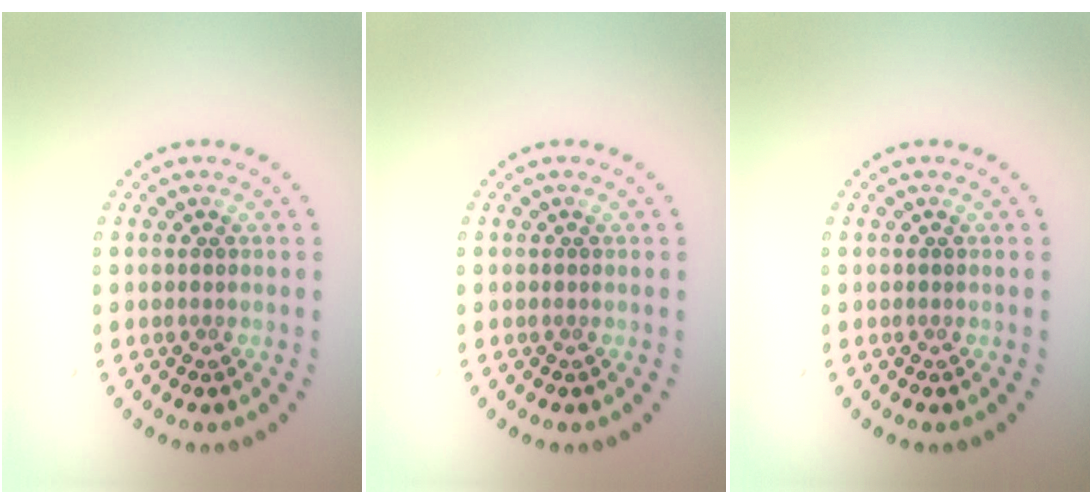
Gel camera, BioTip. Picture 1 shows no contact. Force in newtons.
{"total": 0.0}
{"total": 0.0}